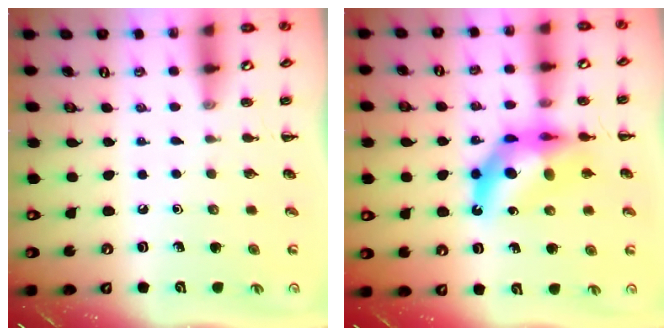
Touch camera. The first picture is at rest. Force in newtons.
{"total": 12.2, "press": 11.6, "slide": 3.7}